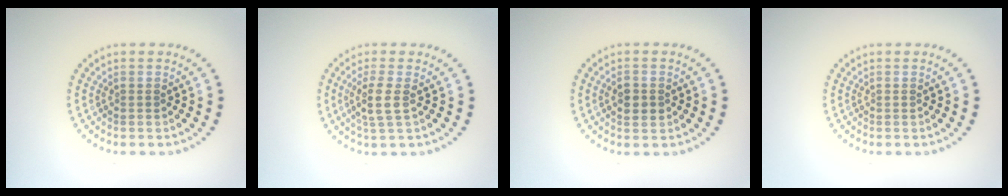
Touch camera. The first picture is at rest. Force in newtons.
{"total": 2.4, "press": 2.0, "slide": 1.2}
{"total": 2.4, "press": 2.3, "slide": 0.2}
{"total": 0.0}